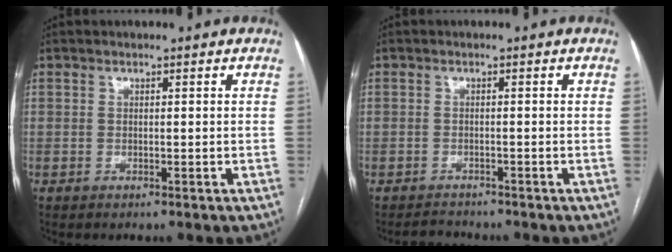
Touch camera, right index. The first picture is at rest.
{"total": 2.0, "force": [-1.8, 0.6, -0.2], "torque": [-0.002, -0.006, -0.027]}